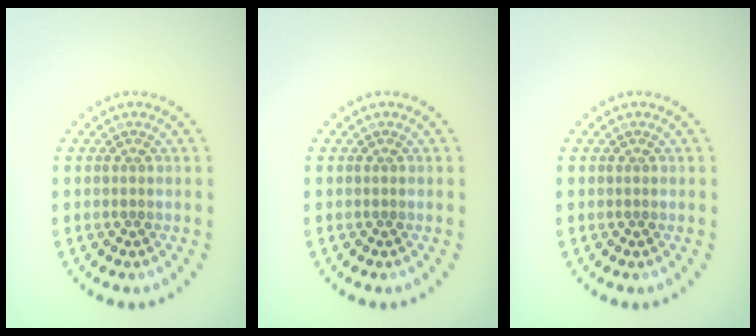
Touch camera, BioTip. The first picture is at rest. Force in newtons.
{"total": 0.0}
{"total": 0.0}